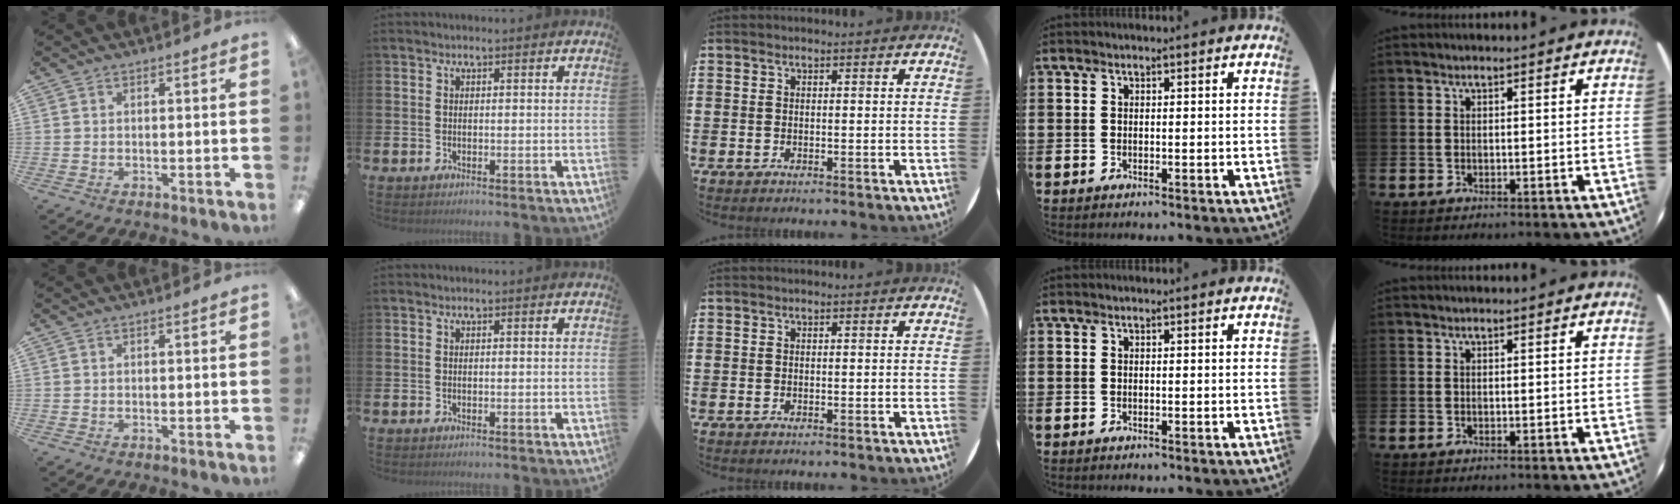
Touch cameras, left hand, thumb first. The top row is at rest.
{}